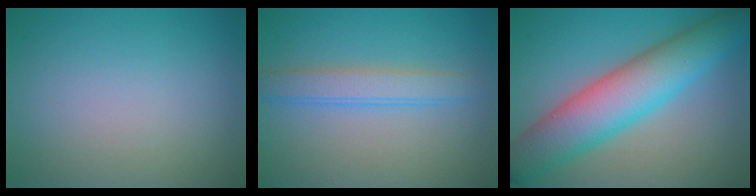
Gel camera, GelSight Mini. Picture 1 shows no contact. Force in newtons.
{"total": 3.0, "press": 2.9, "slide": 0.2}
{"total": 9.0, "press": 9.0, "slide": 0.3}